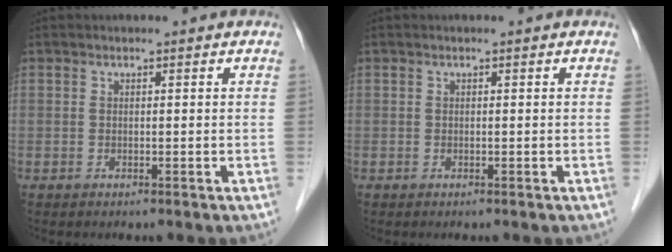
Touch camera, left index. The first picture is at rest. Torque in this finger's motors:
{"motor_torque": [-0.20, -0.07, -0.06, -0.01]}